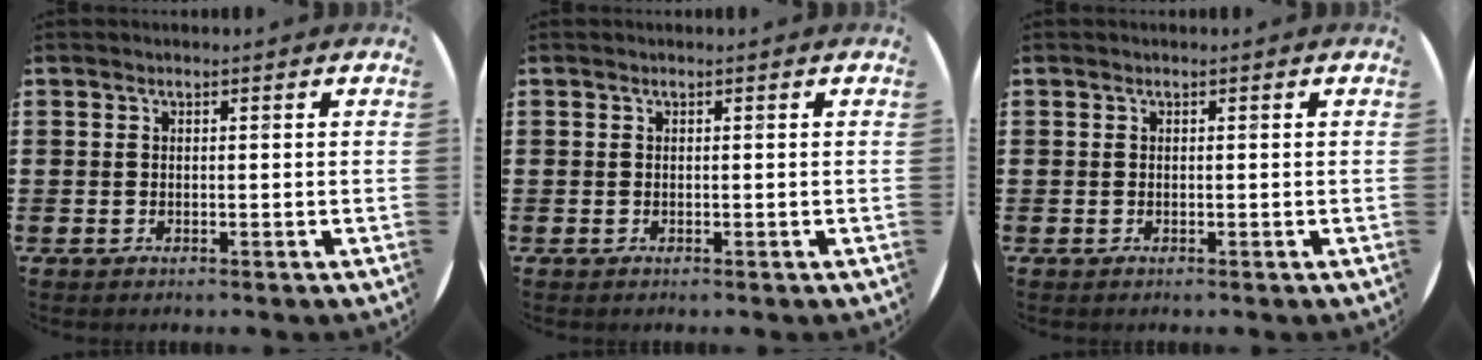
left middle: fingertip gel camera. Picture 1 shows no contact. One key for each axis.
{"total": 0.0}
{"total": 0.0}